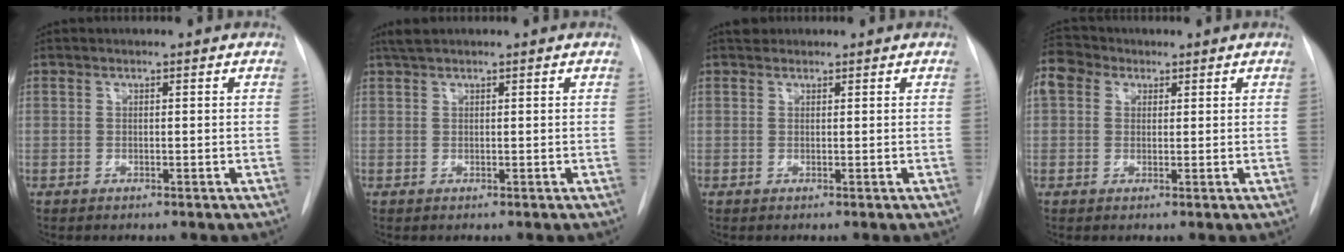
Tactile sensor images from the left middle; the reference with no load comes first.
{"total": 1.6, "force": [1.4, 0.1, 0.9], "torque": [-0.021, 0.015, 0.028]}
{"total": 1.2, "force": [1.0, 0.6, 0.1], "torque": [-0.003, 0.012, 0.015]}
{"total": 7.0, "force": [3.3, 5.4, 3.2], "torque": [-0.078, 0.038, 0.065]}